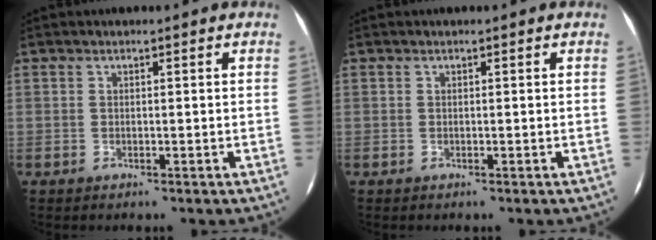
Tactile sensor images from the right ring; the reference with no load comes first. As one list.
[{"total": 0.0}]